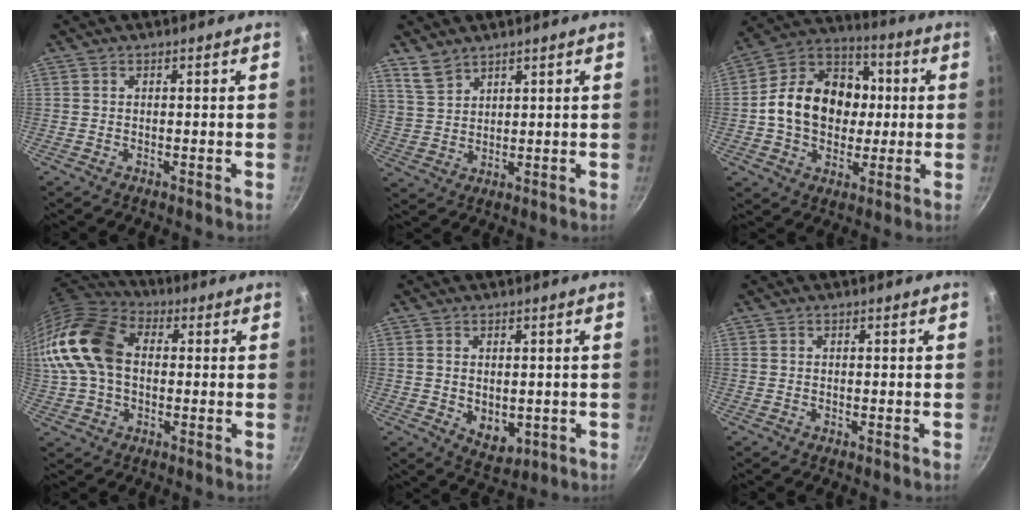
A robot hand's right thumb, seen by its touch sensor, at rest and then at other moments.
{"total": 5.0, "force": [4.1, 2.4, 1.6], "torque": [-0.028, -0.009, 0.094]}
{"total": 18.3, "force": [0.3, 14.3, 11.4], "torque": [-0.156, 0.029, -0.009]}
{"total": 19.8, "force": [1.6, 13.9, 14.0], "torque": [-0.290, 0.040, 0.017]}
{"total": 5.9, "force": [-0.4, 4.1, 4.2], "torque": [-0.053, -0.014, 0.004]}
{"total": 0.0}